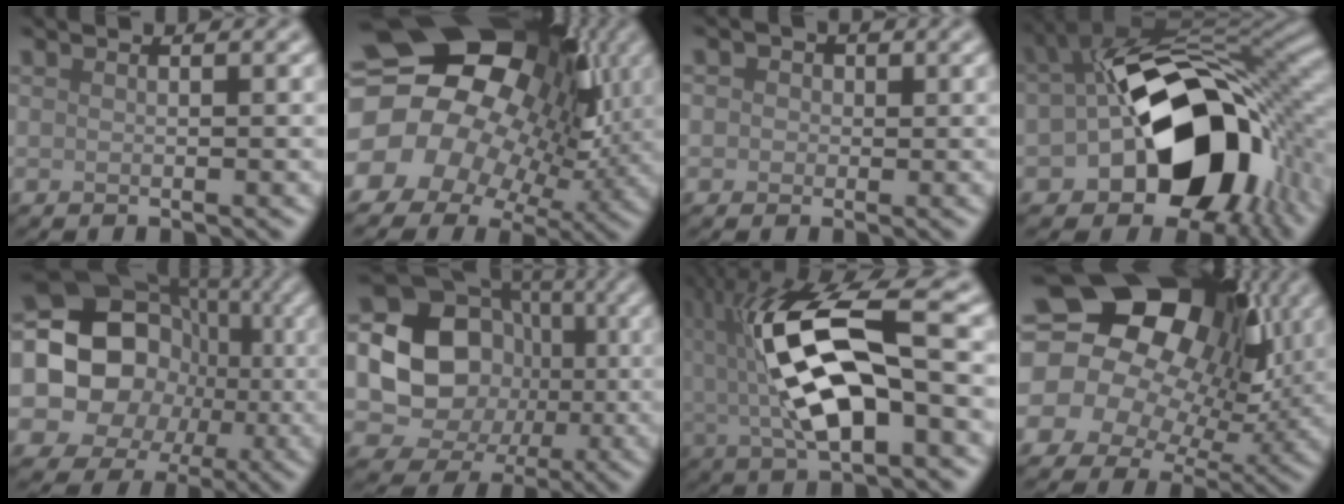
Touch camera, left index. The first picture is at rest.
{"total": 21.1, "force": [2.3, 17.4, 11.8], "torque": [-0.207, 0.019, 0.002]}
{"total": 2.8, "force": [1.0, 2.4, 1.2], "torque": [0.002, 0.015, -0.010]}
{"total": 16.0, "force": [-3.1, 10.3, 11.9], "torque": [-0.168, -0.015, -0.052]}
{"total": 17.1, "force": [-0.8, 15.3, 7.7], "torque": [-0.147, 0.021, -0.052]}
{"total": 13.4, "force": [0.0, 11.7, 6.6], "torque": [-0.099, 0.004, -0.027]}
{"total": 11.9, "force": [1.3, 4.3, 11.1], "torque": [-0.196, 0.015, 0.018]}
{"total": 20.7, "force": [5.2, 15.8, 12.3], "torque": [-0.213, 0.028, 0.066]}